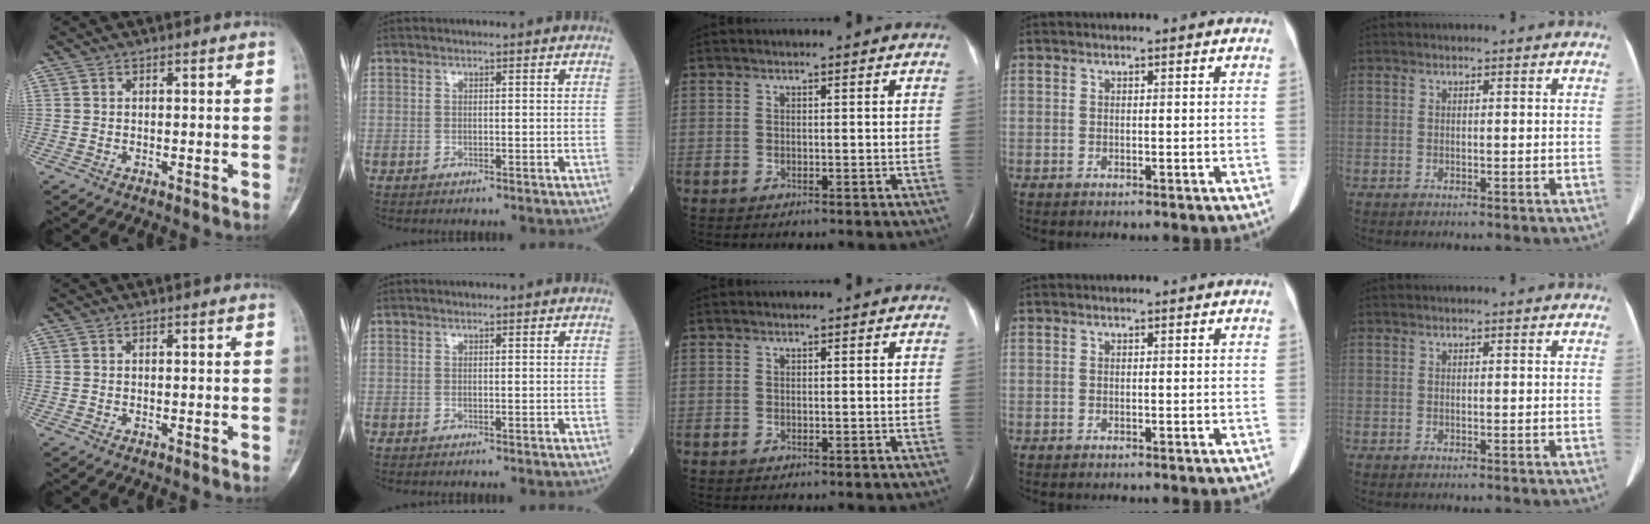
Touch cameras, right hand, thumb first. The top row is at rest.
{}